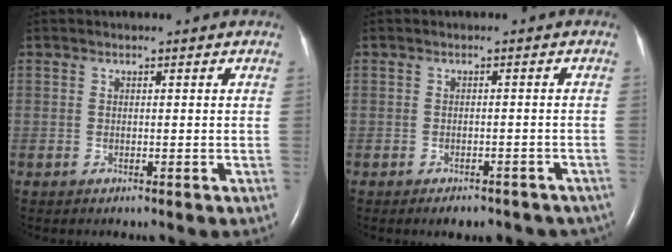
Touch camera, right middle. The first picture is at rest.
{"total": 7.5, "force": [-6.3, 3.1, 2.8], "torque": [-0.028, 0.003, -0.061]}